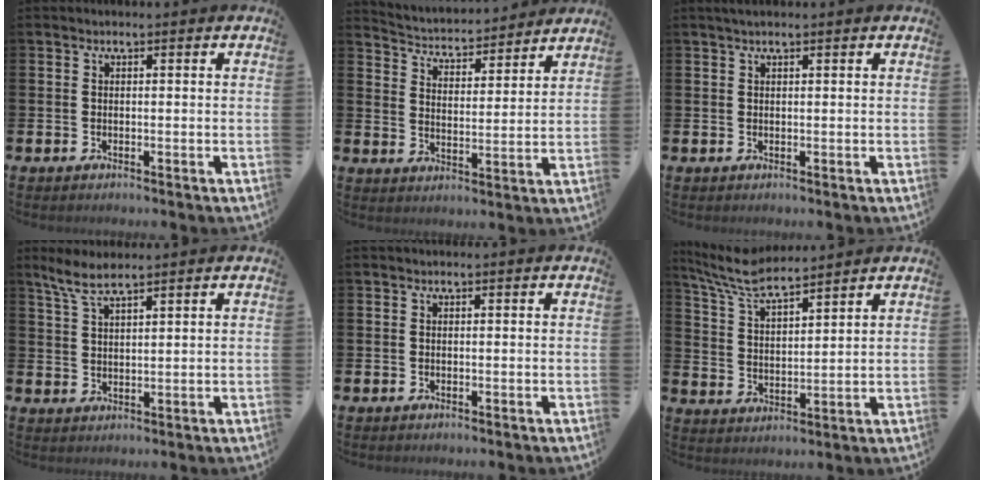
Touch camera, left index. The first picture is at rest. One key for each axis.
{"total": 4.2, "fx": 4.1, "fy": 1.0, "fz": 0.2, "tx": -0.032, "ty": -0.037, "tz": 0.067}
{"total": 1.1, "fx": 0.8, "fy": 0.1, "fz": 0.7, "tx": -0.010, "ty": 0.002, "tz": 0.014}
{"total": 4.8, "fx": 4.1, "fy": 0.7, "fz": 2.4, "tx": -0.053, "ty": -0.010, "tz": 0.072}
{"total": 0.0}
{"total": 7.6, "fx": 6.9, "fy": 1.1, "fz": 2.9, "tx": -0.085, "ty": -0.035, "tz": 0.124}